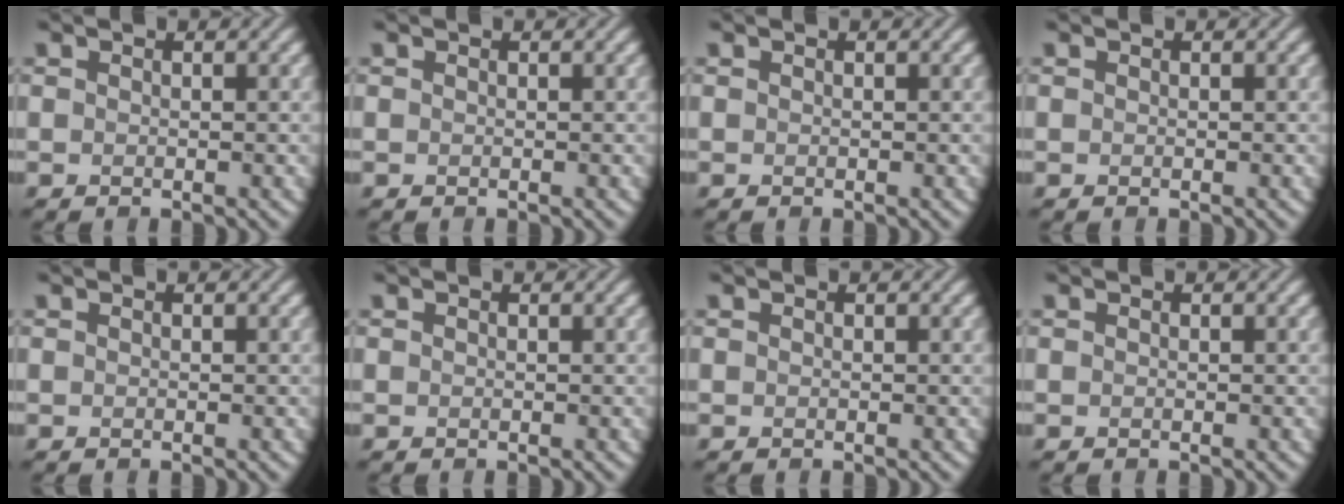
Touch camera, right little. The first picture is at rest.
{"total": 0.0}
{"total": 0.0}
{"total": 0.0}
{"total": 0.0}
{"total": 0.0}
{"total": 0.0}
{"total": 0.0}